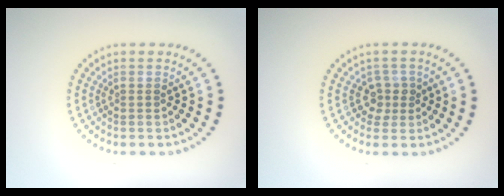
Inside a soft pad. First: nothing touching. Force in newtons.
{"total": 1.6, "press": 1.3, "slide": 0.9}